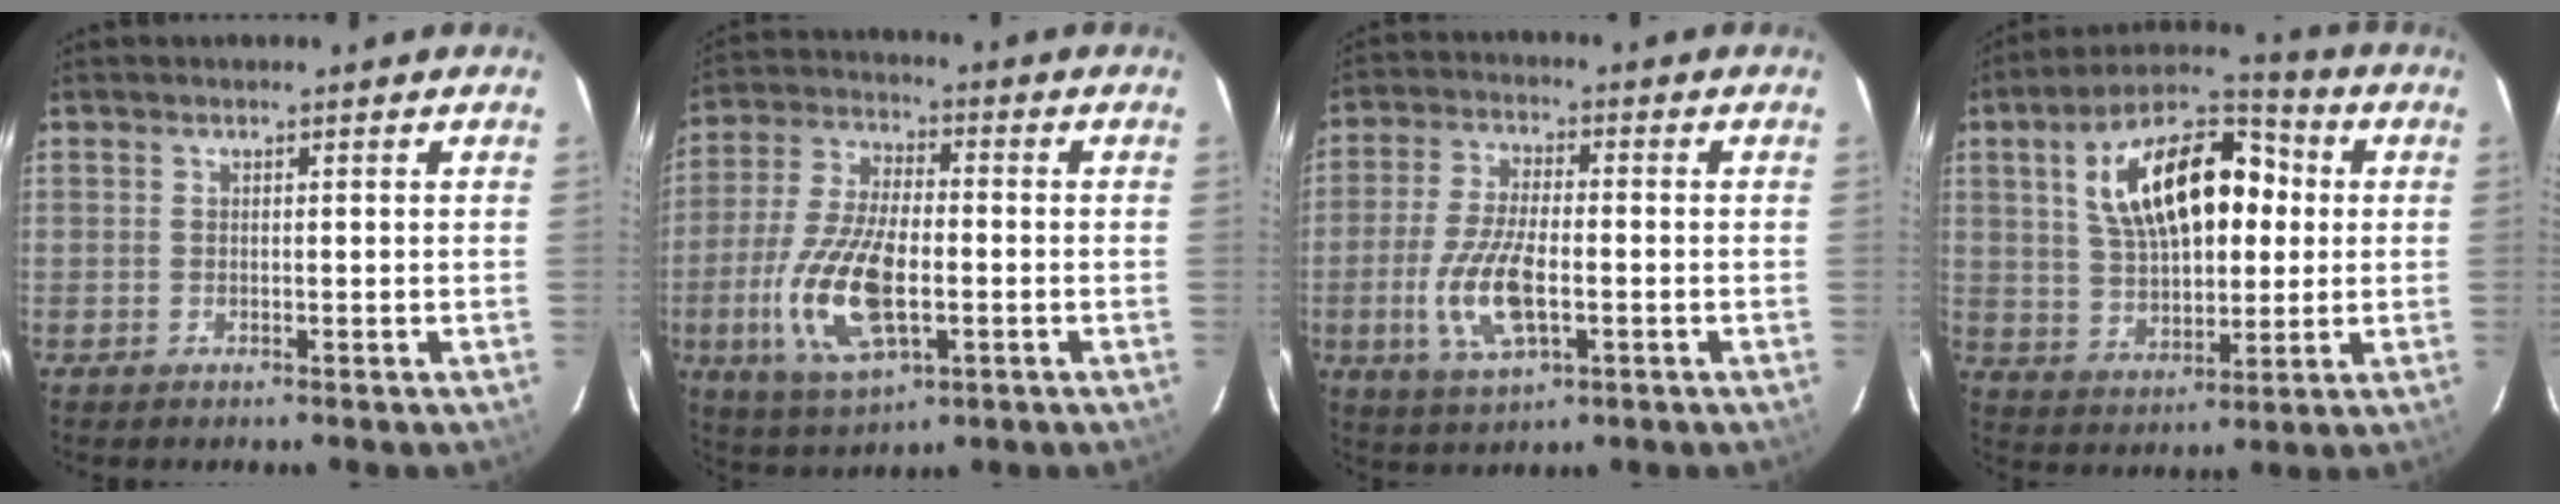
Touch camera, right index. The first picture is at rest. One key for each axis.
{"total": 15.9, "fx": -4.1, "fy": 6.8, "fz": 13.8, "tx": -0.294, "ty": -0.009, "tz": -0.073}
{"total": 11.6, "fx": -3.0, "fy": 4.6, "fz": 10.2, "tx": -0.217, "ty": -0.007, "tz": -0.054}
{"total": 19.0, "fx": 4.2, "fy": 10.1, "fz": 15.5, "tx": -0.280, "ty": 0.035, "tz": 0.073}